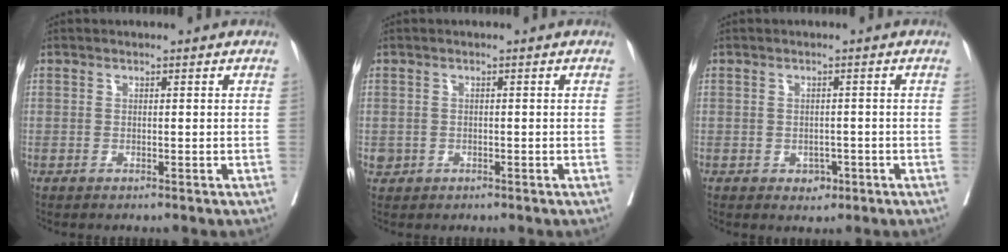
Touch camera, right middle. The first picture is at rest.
{"total": 1.3, "force": [-0.3, 1.2, 0.2], "torque": [0.000, 0.005, -0.002]}
{"total": 1.9, "force": [-0.8, 1.5, 1.0], "torque": [-0.006, 0.005, -0.003]}